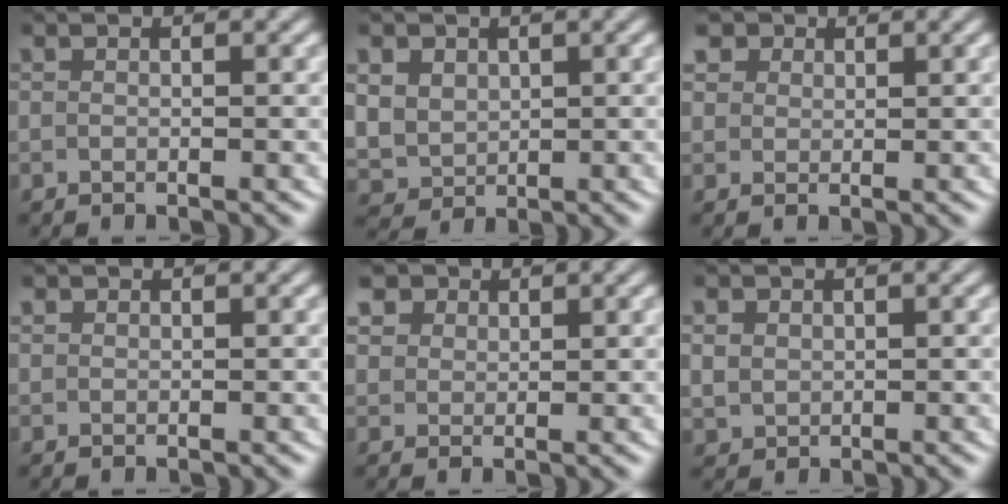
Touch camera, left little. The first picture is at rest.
{"total": 6.4, "force": [0.4, 5.9, 2.4], "torque": [-0.081, -0.035, 0.021]}
{"total": 3.7, "force": [2.1, 2.7, 1.4], "torque": [-0.040, -0.006, 0.040]}
{"total": 0.6, "force": [0.5, 0.3, 0.2], "torque": [-0.009, -0.005, 0.015]}
{"total": 3.9, "force": [2.2, 2.8, 1.5], "torque": [-0.042, -0.007, 0.043]}
{"total": 2.7, "force": [0.6, 2.4, 1.0], "torque": [-0.033, -0.011, 0.021]}